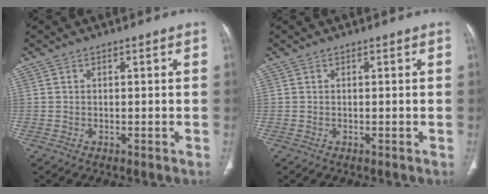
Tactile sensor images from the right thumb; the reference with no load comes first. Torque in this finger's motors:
{"motor_torque": [0.02, 0.02, -0.04, -0.04, 0.02]}